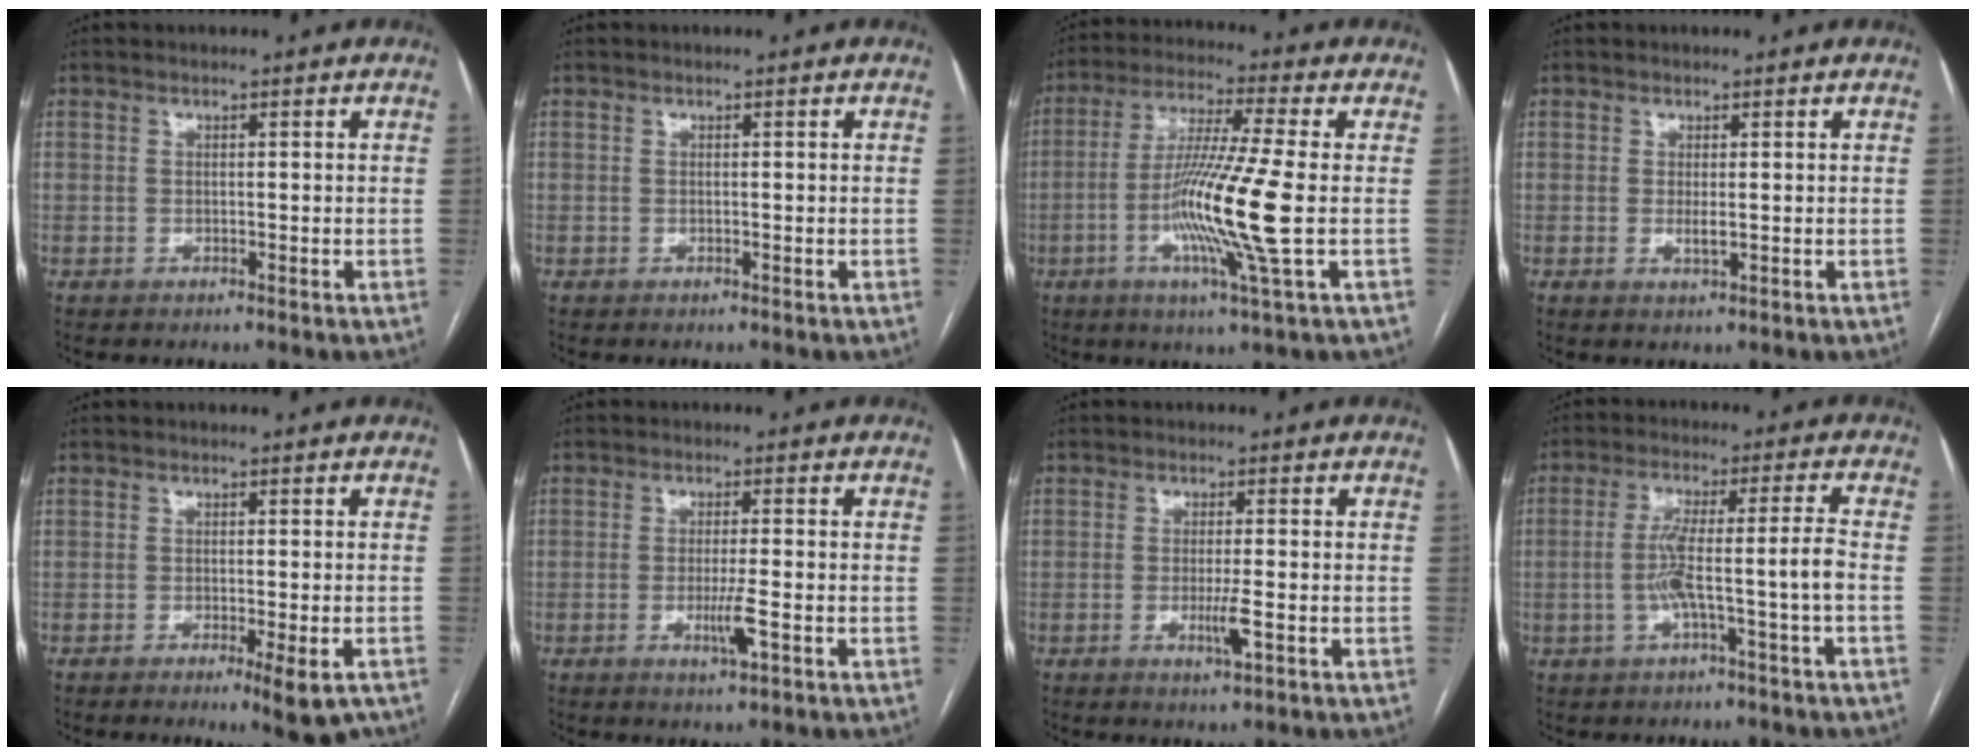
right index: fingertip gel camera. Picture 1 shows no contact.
{"total": 0.0}
{"total": 13.5, "force": [-2.5, -1.3, 13.2], "torque": [-0.259, -0.017, -0.055]}
{"total": 1.1, "force": [0.0, 0.4, 1.1], "torque": [-0.021, -0.003, 0.004]}
{"total": 5.1, "force": [-3.0, 0.8, 4.0], "torque": [-0.039, -0.010, -0.039]}
{"total": 3.7, "force": [-1.3, -0.1, 3.5], "torque": [-0.064, -0.008, -0.022]}
{"total": 3.2, "force": [-1.0, 0.0, 3.0], "torque": [-0.054, -0.007, -0.017]}
{"total": 7.3, "force": [-2.1, -1.1, 6.9], "torque": [-0.133, 0.020, -0.033]}